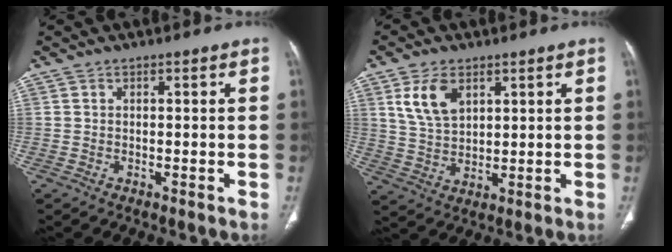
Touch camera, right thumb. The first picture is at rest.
{"total": 7.9, "force": [3.7, 4.6, 5.2], "torque": [-0.089, -0.014, 0.080]}